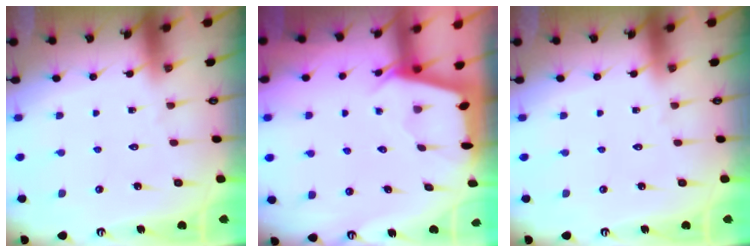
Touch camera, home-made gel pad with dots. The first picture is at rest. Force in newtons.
{"total": 2.2, "press": 2.1, "slide": 0.3}
{"total": 0.0}